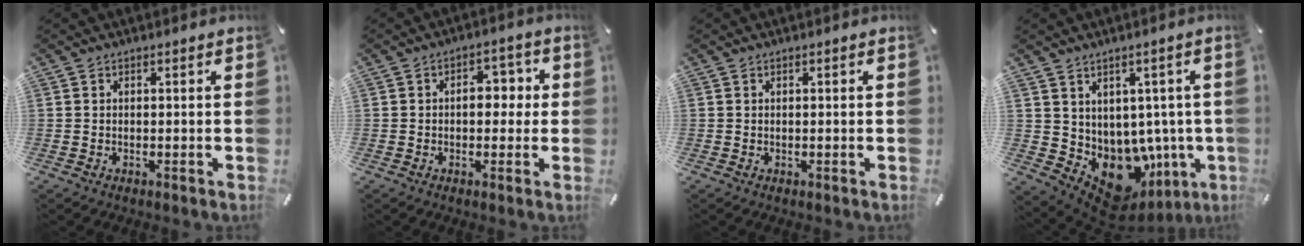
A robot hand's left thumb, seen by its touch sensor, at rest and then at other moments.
{"total": 6.5, "force": [0.3, 4.1, 5.0], "torque": [-0.058, 0.000, -0.006]}
{"total": 0.0}
{"total": 9.3, "force": [-2.5, 7.4, 5.1], "torque": [-0.076, -0.032, -0.025]}